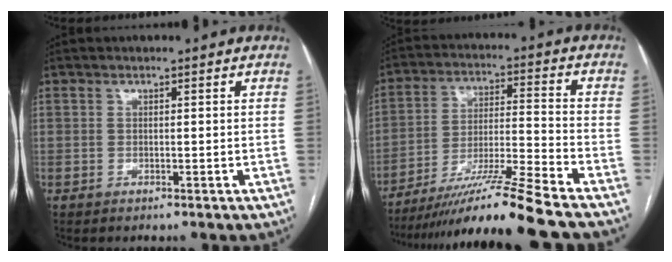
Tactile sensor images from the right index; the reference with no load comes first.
{"total": 15.3, "force": [-12.7, -2.6, 8.2], "torque": [-0.146, -0.014, -0.220]}